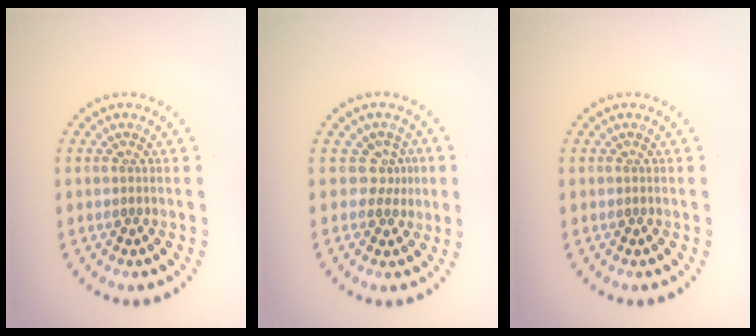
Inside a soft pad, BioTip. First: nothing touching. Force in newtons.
{"total": 2.1, "press": 1.4, "slide": 1.5}
{"total": 0.0}